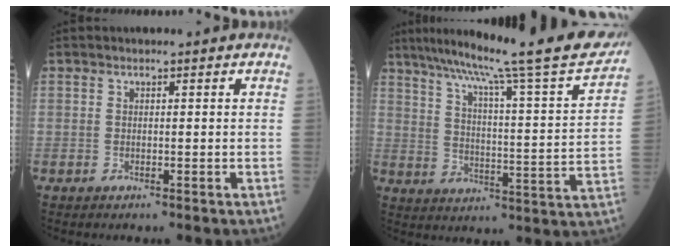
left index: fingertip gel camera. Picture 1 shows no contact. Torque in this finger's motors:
{"motor_torque": [0.36, -1.78, 0.03, 0.11]}